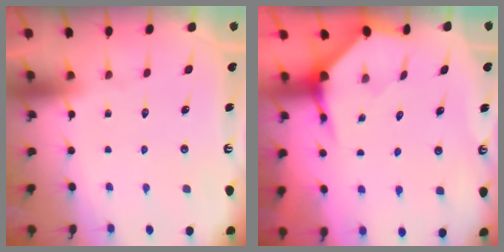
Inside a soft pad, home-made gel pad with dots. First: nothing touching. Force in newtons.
{"total": 4.0, "press": 4.0, "slide": 0.4}